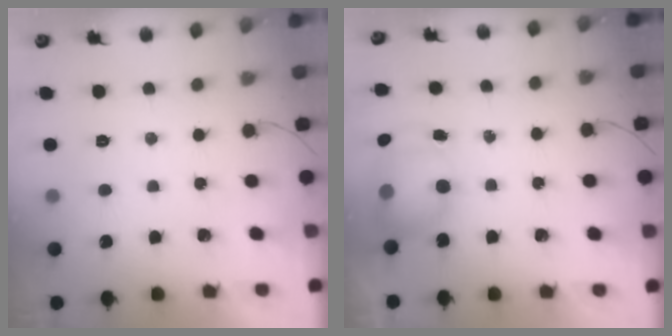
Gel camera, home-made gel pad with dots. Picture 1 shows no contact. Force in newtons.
{"total": 7.6, "press": 7.2, "slide": 2.3}